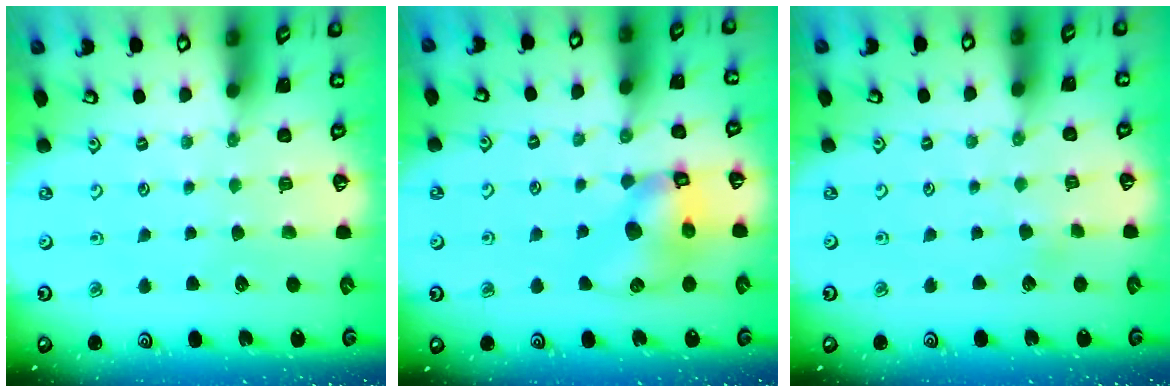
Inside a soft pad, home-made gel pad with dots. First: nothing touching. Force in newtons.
{"total": 10.8, "press": 10.7, "slide": 1.5}
{"total": 1.7, "press": 1.7, "slide": 0.1}